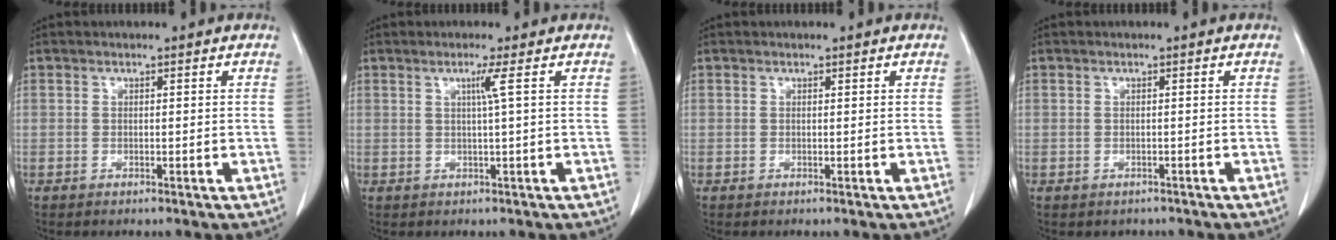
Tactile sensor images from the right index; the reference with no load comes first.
{"total": 2.1, "force": [0.6, -0.9, 1.8], "torque": [-0.035, -0.003, 0.013]}
{"total": 0.0}
{"total": 1.5, "force": [-1.0, 1.1, 0.0], "torque": [-0.006, 0.002, -0.011]}